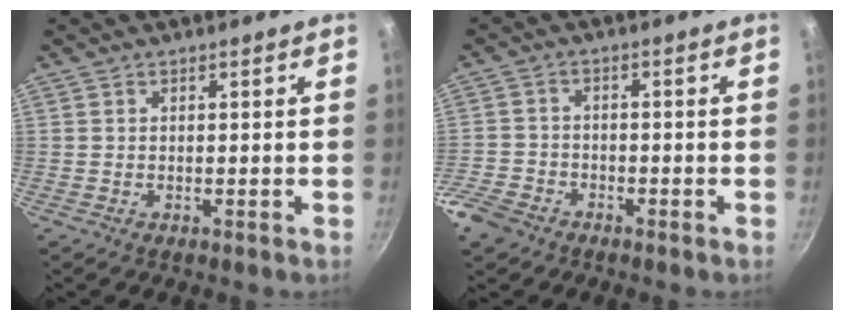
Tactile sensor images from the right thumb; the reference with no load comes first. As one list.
[{"total": 5.9, "force": [-4.1, 3.7, 2.0], "torque": [-0.044, 0.011, -0.081]}]